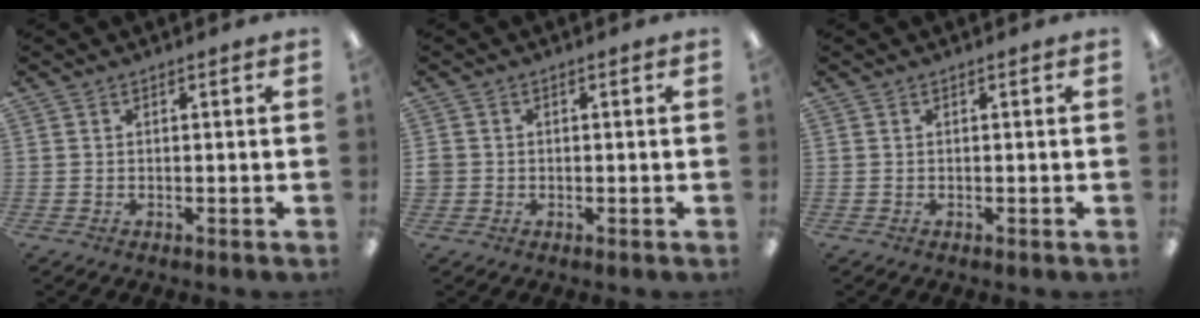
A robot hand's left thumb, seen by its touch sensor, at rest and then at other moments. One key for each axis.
{"total": 1.8, "fx": -0.3, "fy": 1.8, "fz": 0.2, "tx": -0.005, "ty": 0.003, "tz": -0.008}
{"total": 0.0}